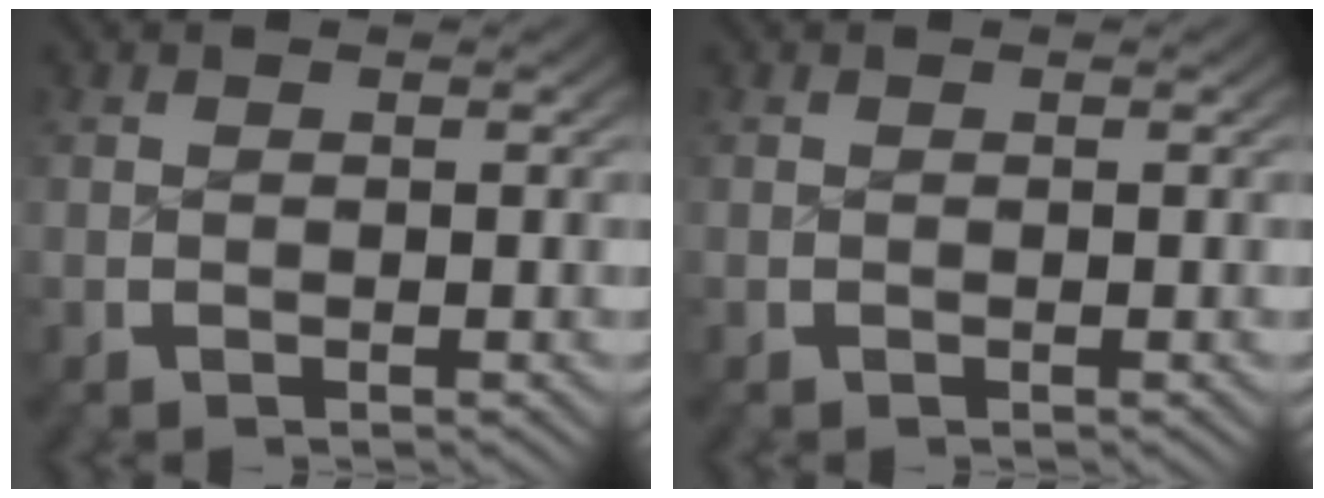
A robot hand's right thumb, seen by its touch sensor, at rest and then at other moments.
{"total": 0.0}